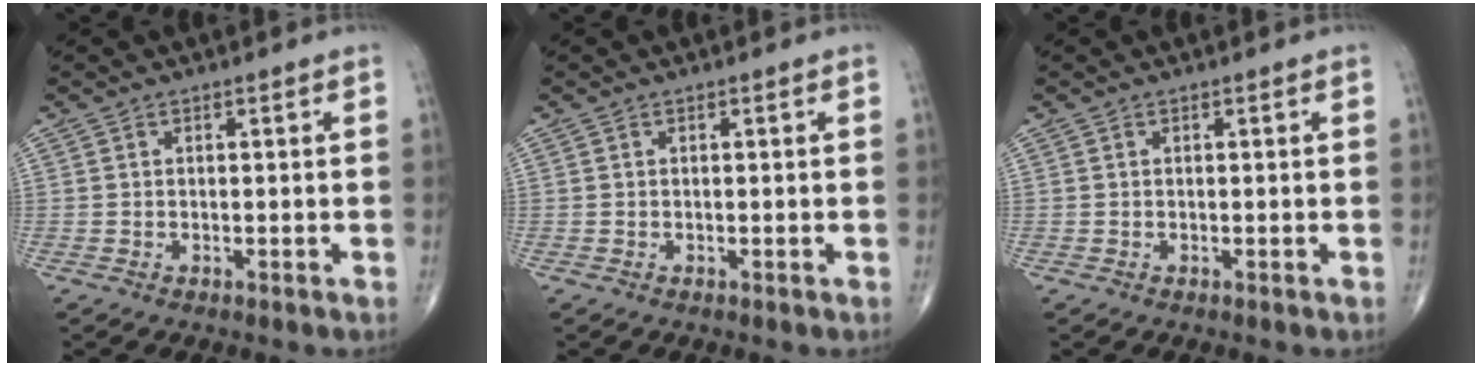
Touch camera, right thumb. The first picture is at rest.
{"total": 0.0}
{"total": 0.0}